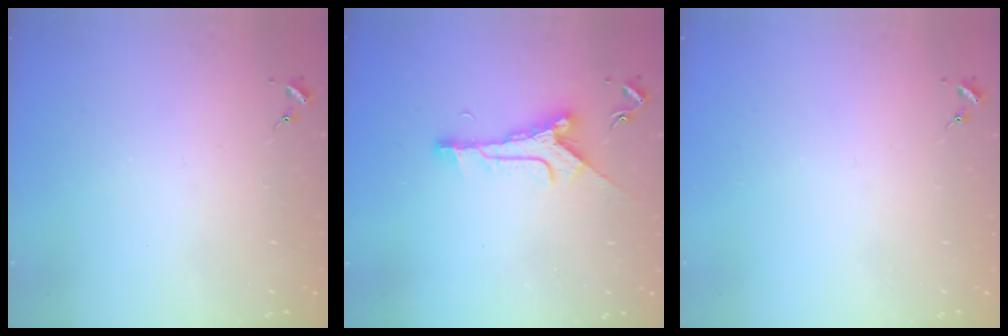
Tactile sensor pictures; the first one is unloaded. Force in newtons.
{"total": 9.3, "press": 9.3, "slide": 0.1}
{"total": 0.0}